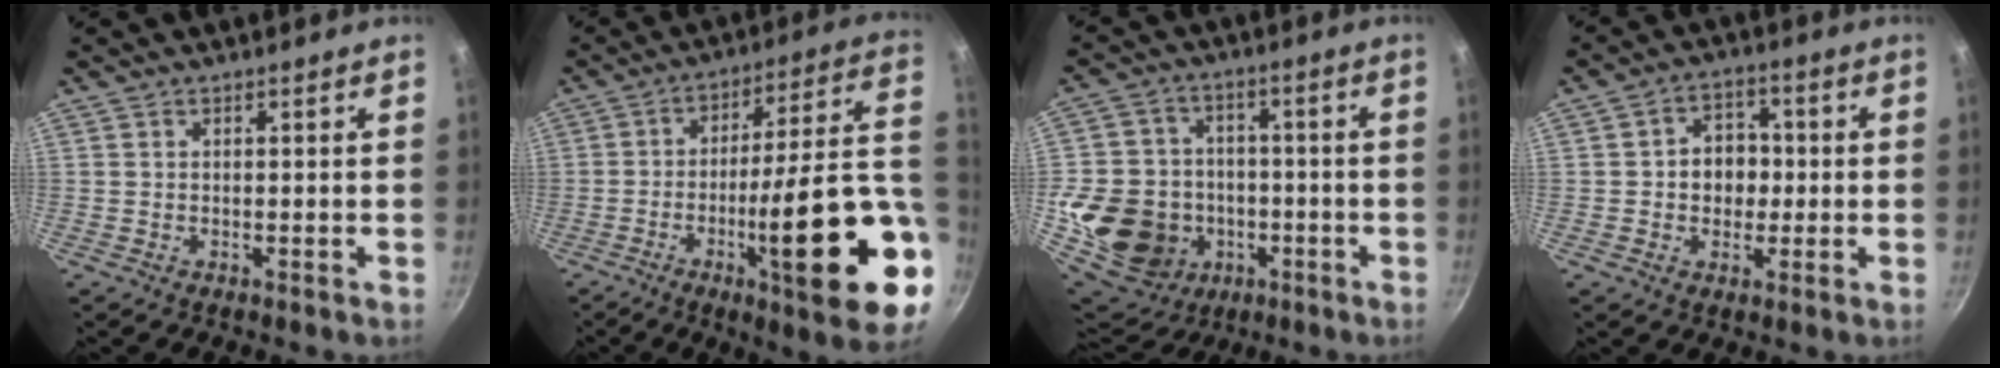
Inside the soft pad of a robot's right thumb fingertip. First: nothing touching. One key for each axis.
{"total": 26.0, "fx": -6.0, "fy": 5.7, "fz": 24.6, "tx": -0.324, "ty": 0.015, "tz": -0.086}
{"total": 18.0, "fx": -3.9, "fy": 15.9, "fz": 7.3, "tx": -0.119, "ty": 0.034, "tz": -0.052}
{"total": 7.2, "fx": -0.2, "fy": 5.9, "fz": 4.1, "tx": -0.020, "ty": 0.011, "tz": -0.008}